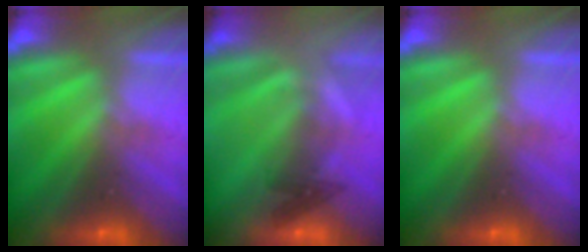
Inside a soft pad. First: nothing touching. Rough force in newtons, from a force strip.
{"total": 2.2}
{"total": 0.0}